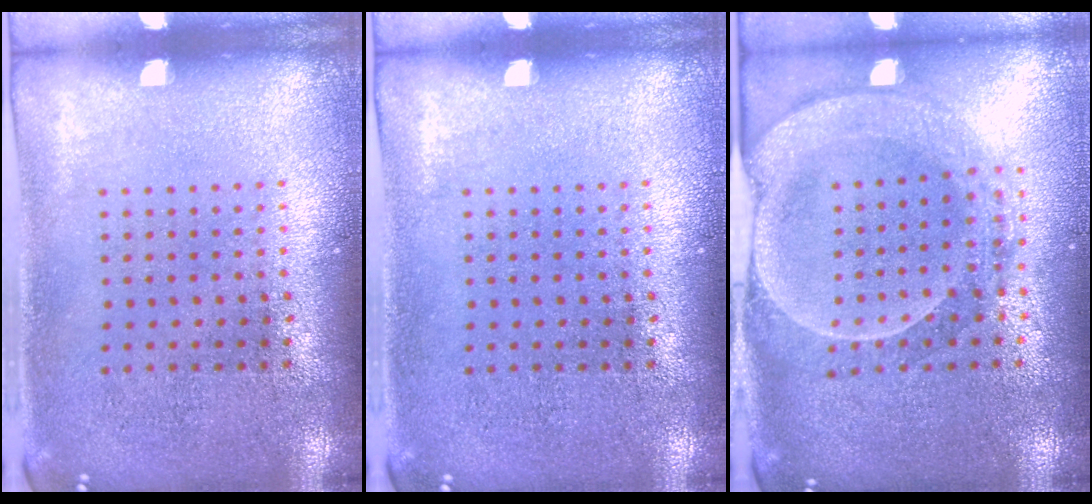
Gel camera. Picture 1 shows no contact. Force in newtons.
{"total": 0.0}
{"total": 2.3, "press": 2.1, "slide": 1.0}